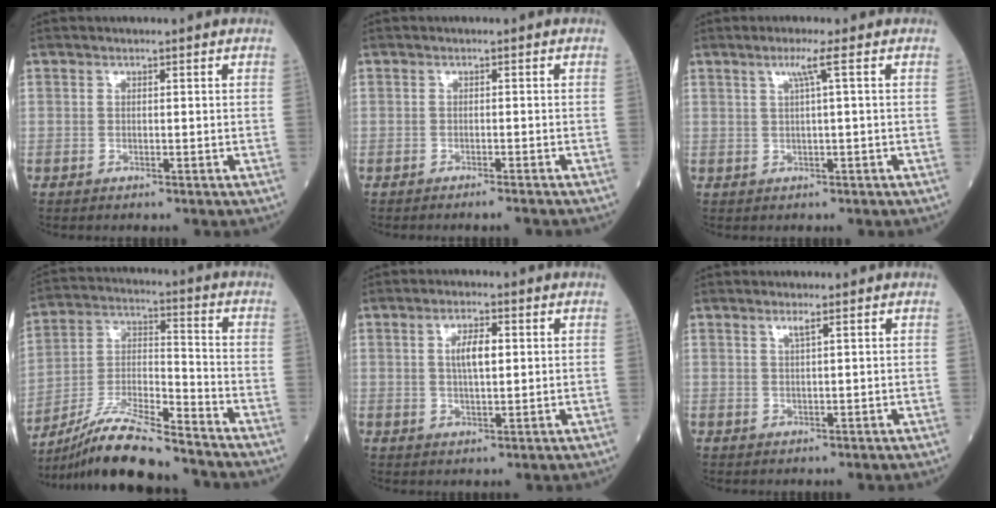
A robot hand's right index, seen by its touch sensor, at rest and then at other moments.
{"total": 2.4, "force": [-2.2, -0.3, 1.0], "torque": [-0.013, -0.002, -0.027]}
{"total": 2.5, "force": [0.9, -0.8, 2.2], "torque": [-0.047, 0.003, 0.022]}
{"total": 15.0, "force": [-13.3, 0.8, 6.9], "torque": [-0.132, -0.007, -0.243]}
{"total": 4.4, "force": [1.0, 1.2, 4.1], "torque": [-0.078, 0.006, 0.020]}
{"total": 1.2, "force": [0.8, -0.2, 0.9], "torque": [-0.025, -0.001, 0.019]}